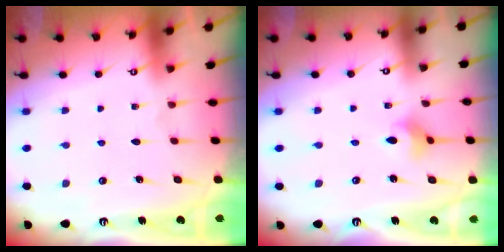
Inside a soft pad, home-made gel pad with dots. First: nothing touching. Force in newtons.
{"total": 2.7, "press": 2.7, "slide": 0.4}